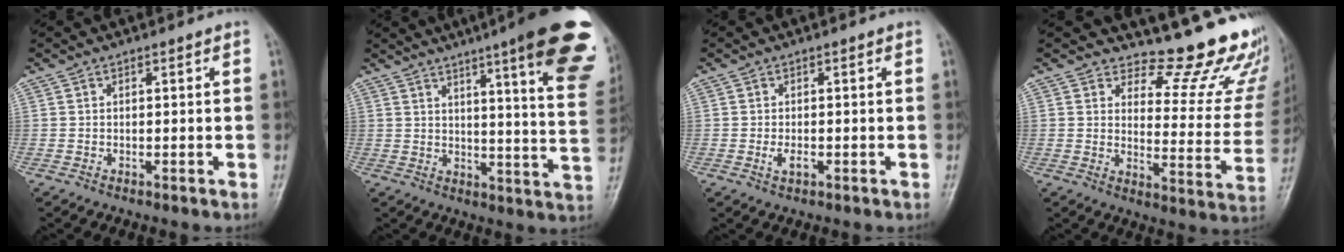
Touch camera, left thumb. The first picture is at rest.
{"total": 23.1, "force": [13.9, 3.1, 18.2], "torque": [-0.203, -0.059, 0.166]}
{"total": 1.9, "force": [-0.5, 1.0, 1.6], "torque": [-0.030, 0.000, -0.009]}
{"total": 16.2, "force": [14.6, 4.8, 5.4], "torque": [-0.016, -0.156, 0.165]}